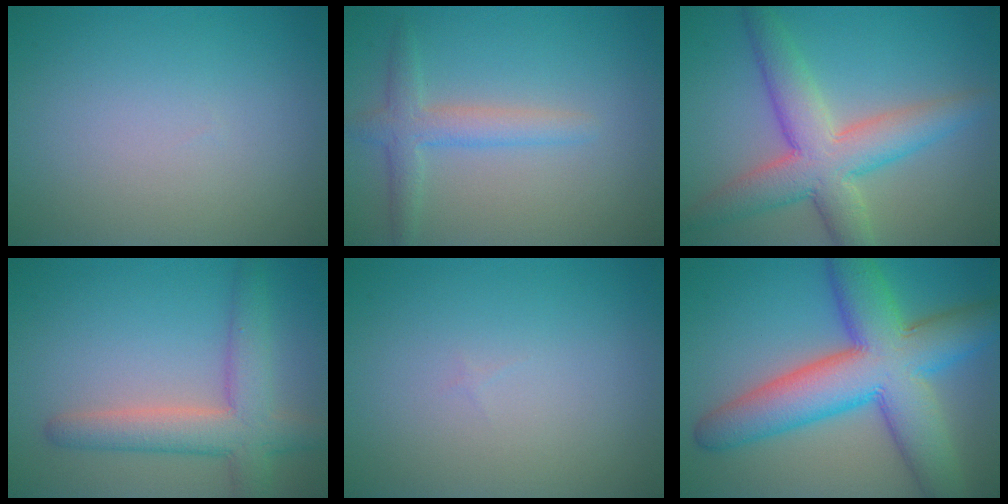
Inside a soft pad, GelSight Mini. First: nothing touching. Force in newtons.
{"total": 2.8, "press": 2.8, "slide": 0.1}
{"total": 7.0, "press": 7.0, "slide": 0.2}
{"total": 5.4, "press": 5.4, "slide": 0.4}
{"total": 0.0}
{"total": 11.7, "press": 11.7, "slide": 0.4}